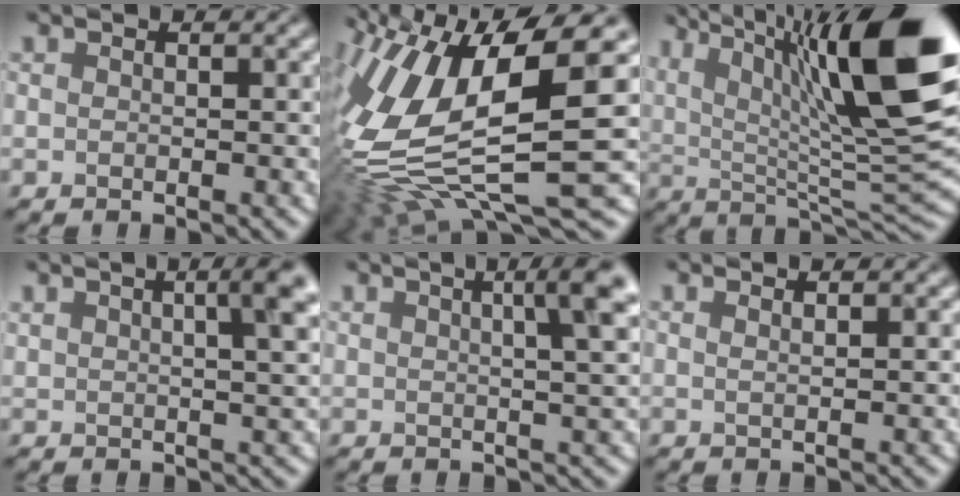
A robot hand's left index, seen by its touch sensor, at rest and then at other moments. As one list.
[{"total": 14.1, "force": [-0.3, 5.0, 13.2], "torque": [-0.305, 0.004, 0.025]}, {"total": 15.6, "force": [5.8, 4.6, 13.8], "torque": [-0.241, 0.015, 0.119]}, {"total": 6.4, "force": [2.8, 2.1, 5.3], "torque": [-0.048, 0.043, 0.032]}, {"total": 5.0, "force": [2.0, 0.9, 4.5], "torque": [-0.044, 0.031, 0.032]}, {"total": 1.7, "force": [1.2, 0.5, 1.1], "torque": [-0.006, 0.022, 0.002]}]